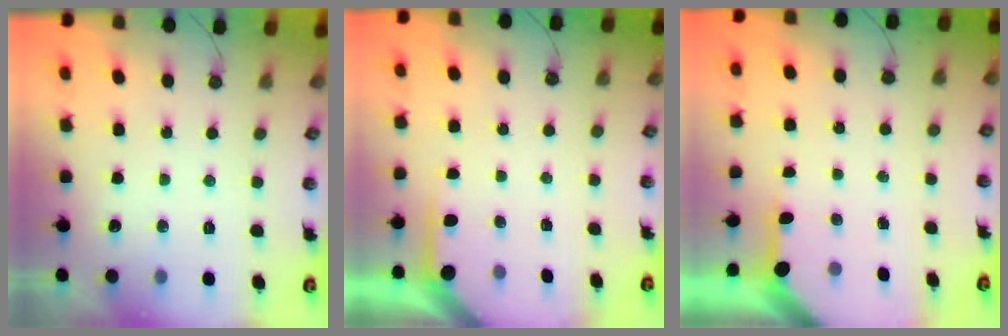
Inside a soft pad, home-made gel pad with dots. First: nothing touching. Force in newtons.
{"total": 2.2, "press": 2.2, "slide": 0.3}
{"total": 3.2, "press": 3.2, "slide": 0.3}